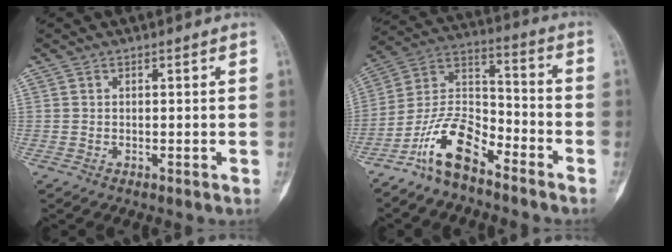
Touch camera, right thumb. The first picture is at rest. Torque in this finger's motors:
{"motor_torque": [0.29, 0.29, 1.16, -0.95, 0.03]}